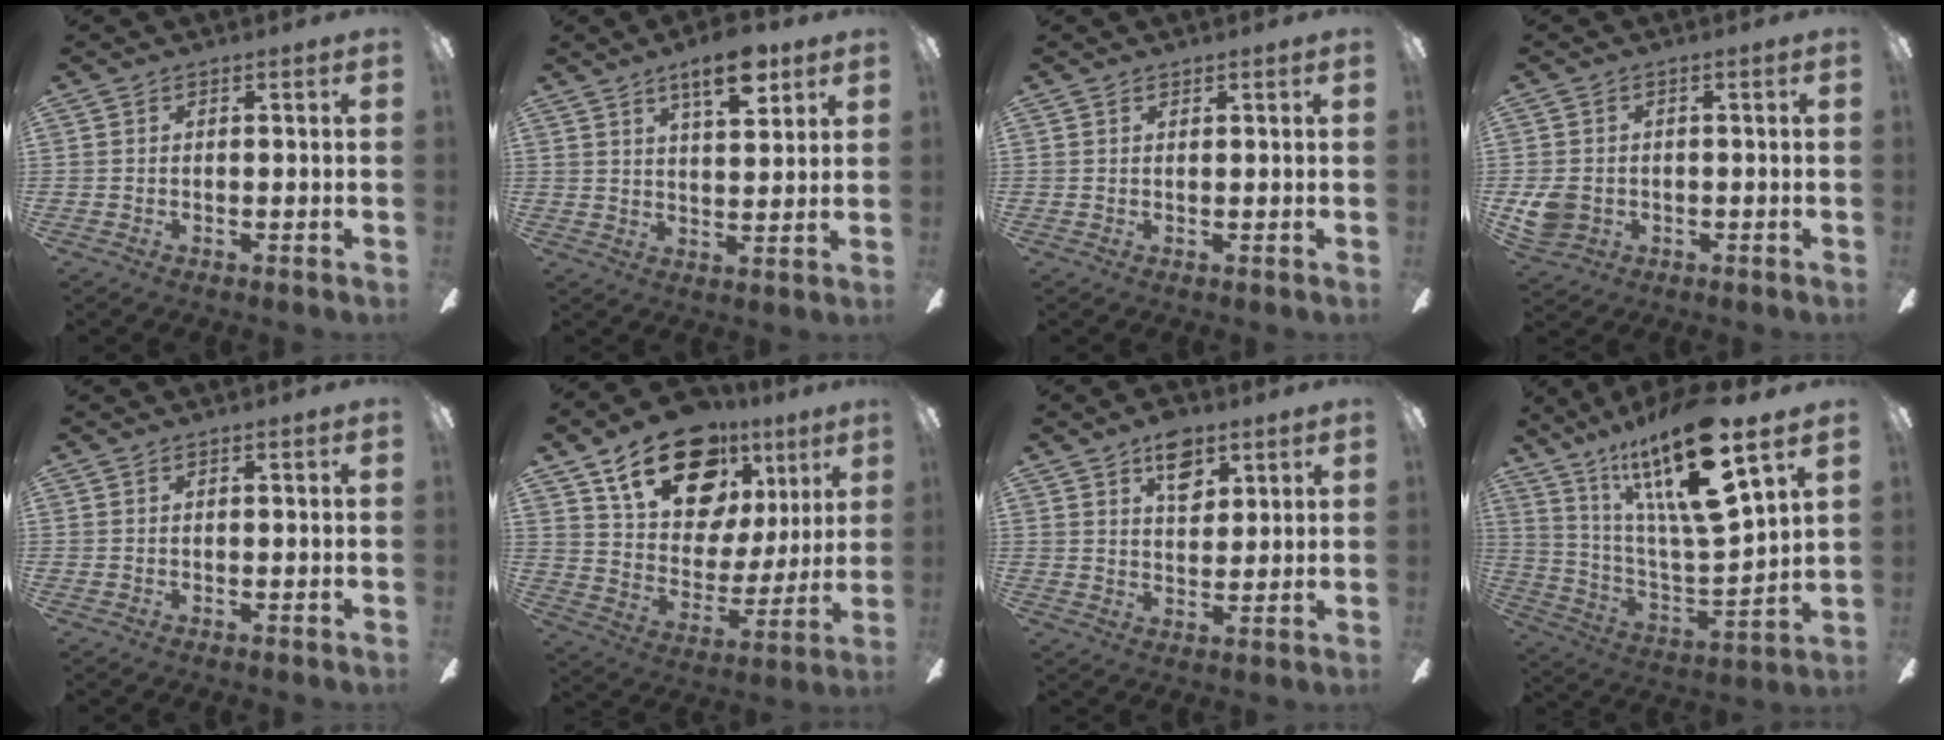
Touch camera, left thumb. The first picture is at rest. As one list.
[{"total": 9.7, "force": [6.4, 3.3, 6.5], "torque": [-0.091, -0.029, 0.106]}, {"total": 0.6, "force": [0.5, 0.1, 0.2], "torque": [-0.004, 0.000, 0.010]}, {"total": 5.4, "force": [-0.7, 4.7, 2.7], "torque": [-0.059, 0.005, -0.012]}, {"total": 0.0}, {"total": 23.1, "force": [14.1, 13.4, 12.4], "torque": [-0.202, -0.071, 0.253]}, {"total": 8.7, "force": [5.1, 5.1, 4.9], "torque": [-0.052, -0.019, 0.085]}, {"total": 23.8, "force": [15.0, 5.3, 17.7], "torque": [-0.338, -0.085, 0.239]}]